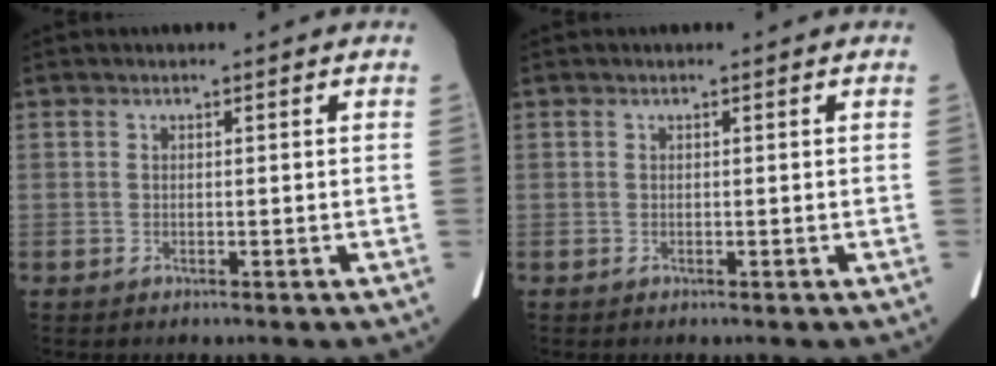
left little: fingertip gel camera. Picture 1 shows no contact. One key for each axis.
{"total": 0.0}